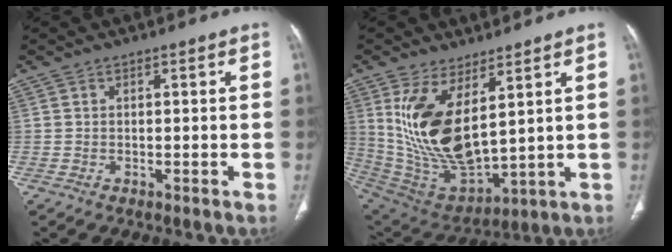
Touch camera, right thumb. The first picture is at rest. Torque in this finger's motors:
{"motor_torque": [-0.94, 1.86, 1.80, 0.97, 0.54]}